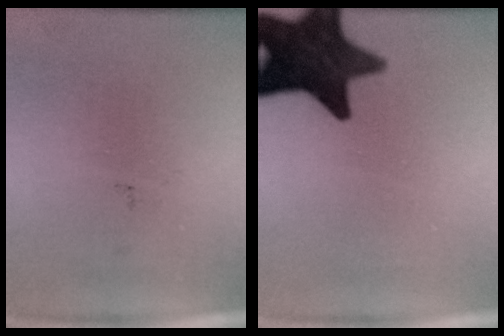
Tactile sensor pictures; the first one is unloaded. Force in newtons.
{"total": 14.9}